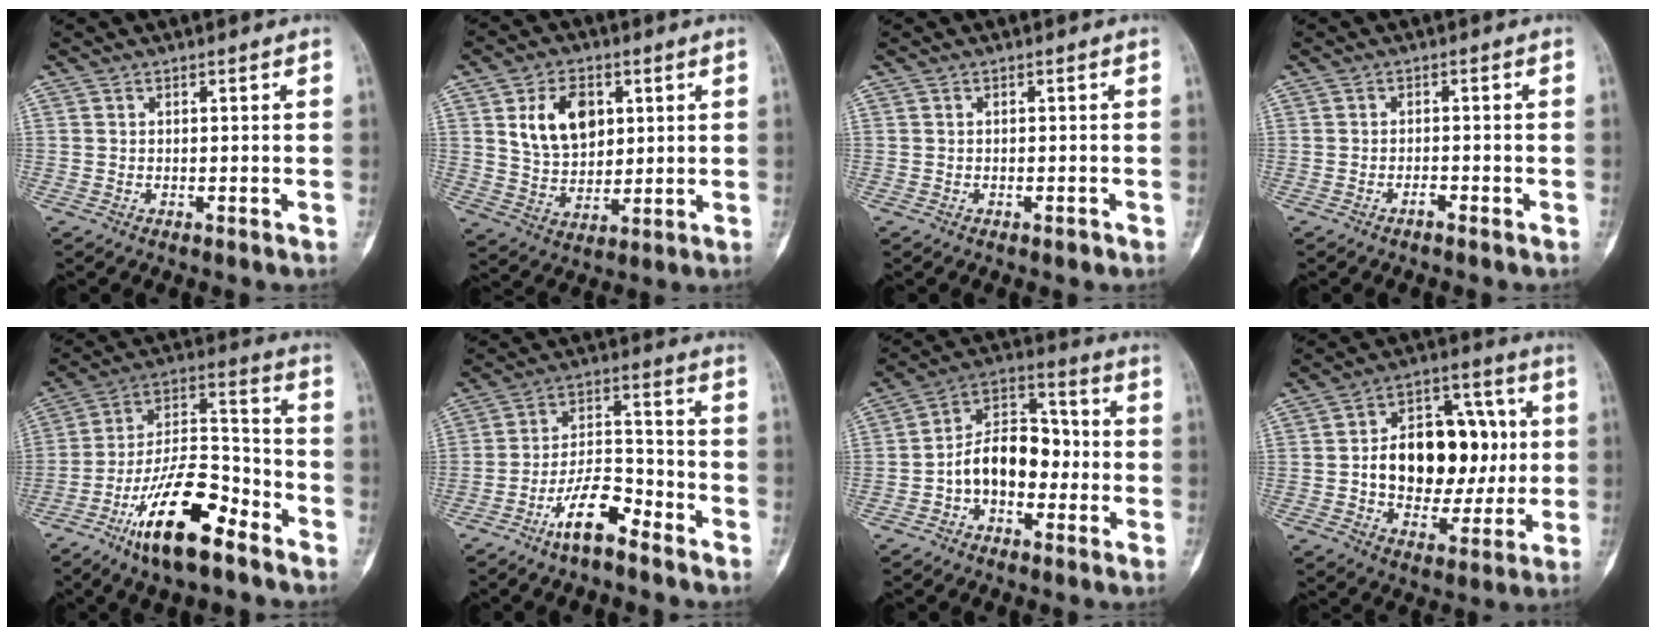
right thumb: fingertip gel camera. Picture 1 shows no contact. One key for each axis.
{"total": 11.3, "fx": 3.7, "fy": 7.6, "fz": 7.5, "tx": -0.100, "ty": -0.016, "tz": 0.075}
{"total": 0.8, "fx": -0.5, "fy": 0.4, "fz": 0.5, "tx": -0.006, "ty": 0.002, "tz": -0.008}
{"total": 1.3, "fx": -1.0, "fy": 0.4, "fz": 0.7, "tx": -0.016, "ty": 0.007, "tz": -0.018}
{"total": 19.0, "fx": -11.1, "fy": 6.9, "fz": 13.8, "tx": -0.237, "ty": 0.078, "tz": -0.199}
{"total": 10.2, "fx": -6.7, "fy": 3.6, "fz": 6.8, "tx": -0.121, "ty": 0.055, "tz": -0.125}
{"total": 12.5, "fx": -2.6, "fy": 8.4, "fz": 8.9, "tx": -0.120, "ty": 0.051, "tz": -0.056}
{"total": 19.8, "fx": 0.9, "fy": 13.3, "fz": 14.7, "tx": -0.173, "ty": 0.029, "tz": 0.019}